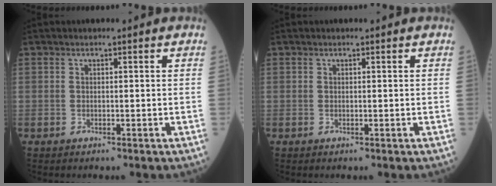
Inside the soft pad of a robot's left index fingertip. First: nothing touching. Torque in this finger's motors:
{"motor_torque": [-0.17, -0.10, -0.02, -0.01]}